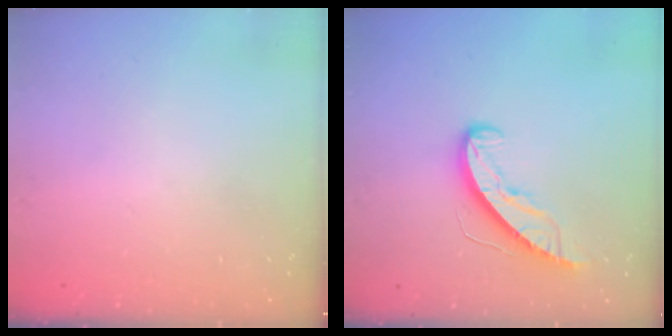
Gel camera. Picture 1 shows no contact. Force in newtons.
{"total": 8.5, "press": 8.5, "slide": 0.4}